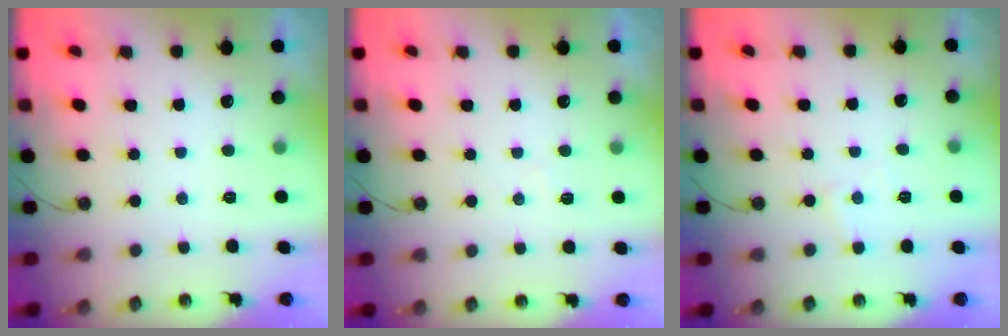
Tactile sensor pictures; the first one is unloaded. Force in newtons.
{"total": 5.1, "press": 5.1, "slide": 0.6}
{"total": 3.7, "press": 3.6, "slide": 0.6}